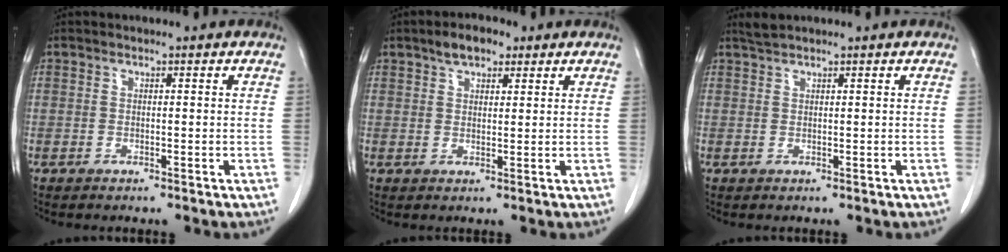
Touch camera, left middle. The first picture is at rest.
{"total": 4.1, "force": [2.7, 2.0, 2.4], "torque": [-0.042, 0.010, 0.047]}
{"total": 1.4, "force": [1.3, -0.2, 0.3], "torque": [-0.010, 0.007, 0.032]}